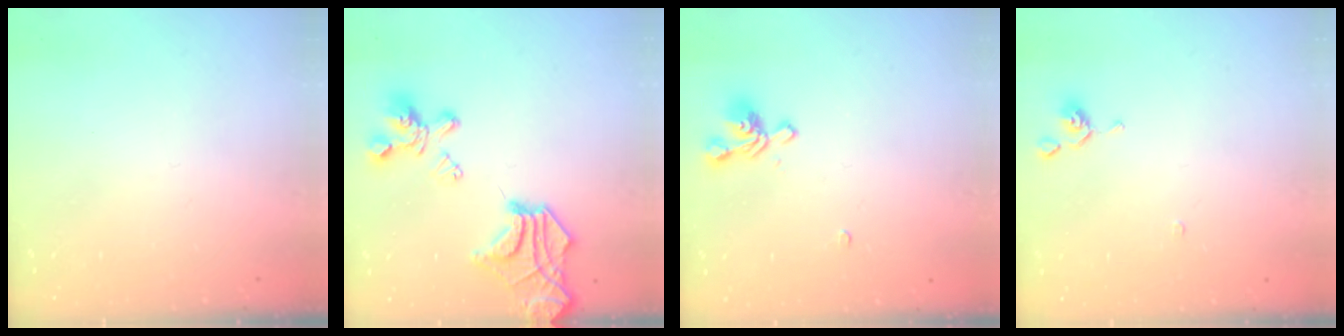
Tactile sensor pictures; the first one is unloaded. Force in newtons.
{"total": 15.5, "press": 15.0, "slide": 3.7}
{"total": 1.5, "press": 1.1, "slide": 1.0}
{"total": 0.9, "press": 0.9, "slide": 0.3}